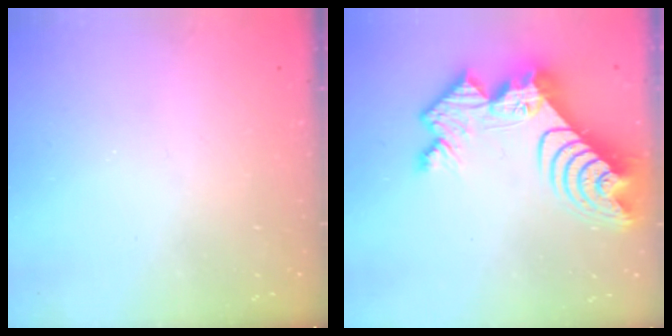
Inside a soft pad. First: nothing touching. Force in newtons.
{"total": 18.7, "press": 18.6, "slide": 1.6}